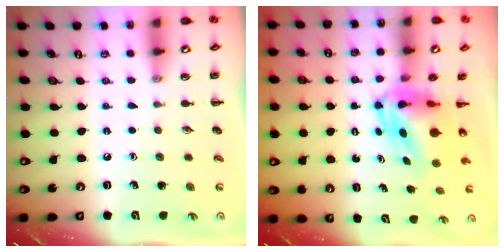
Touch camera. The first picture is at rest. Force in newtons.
{"total": 5.4, "press": 5.1, "slide": 1.6}